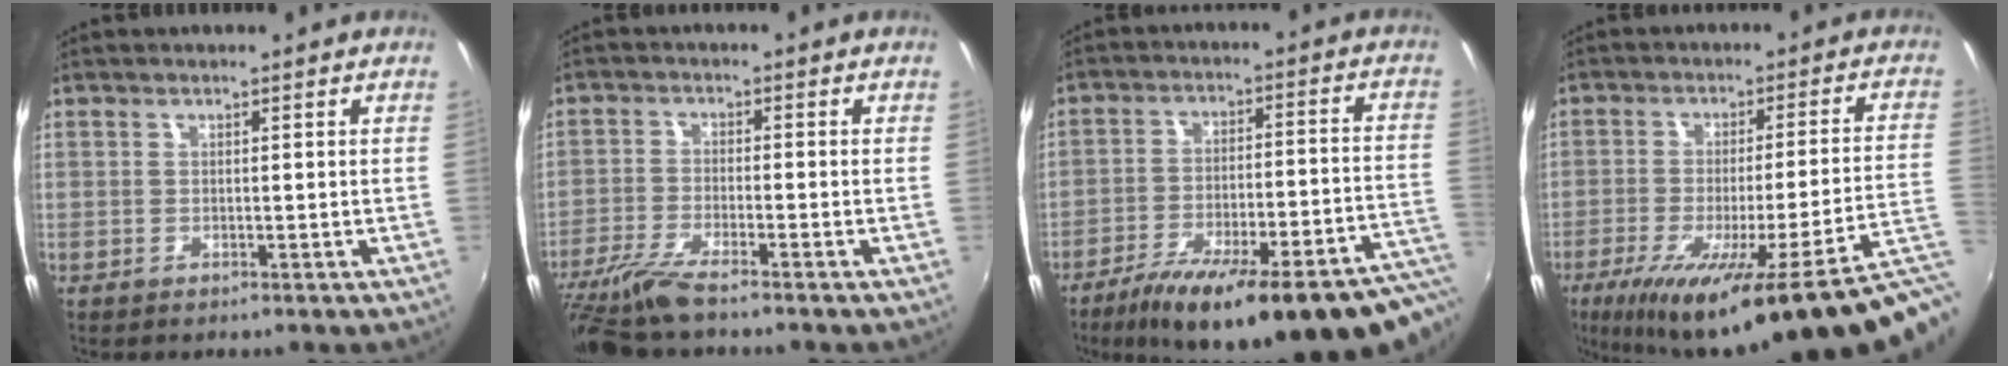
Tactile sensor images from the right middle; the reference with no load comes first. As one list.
[{"total": 9.2, "force": [-7.6, 0.6, 5.2], "torque": [-0.126, -0.032, -0.142]}, {"total": 28.3, "force": [-21.5, 6.5, 17.1], "torque": [-0.236, -0.040, -0.297]}, {"total": 26.4, "force": [-17.7, 0.3, 19.7], "torque": [-0.269, -0.079, -0.249]}]